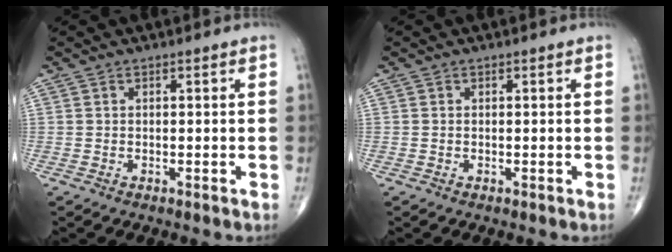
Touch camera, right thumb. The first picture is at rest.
{"total": 0.0}